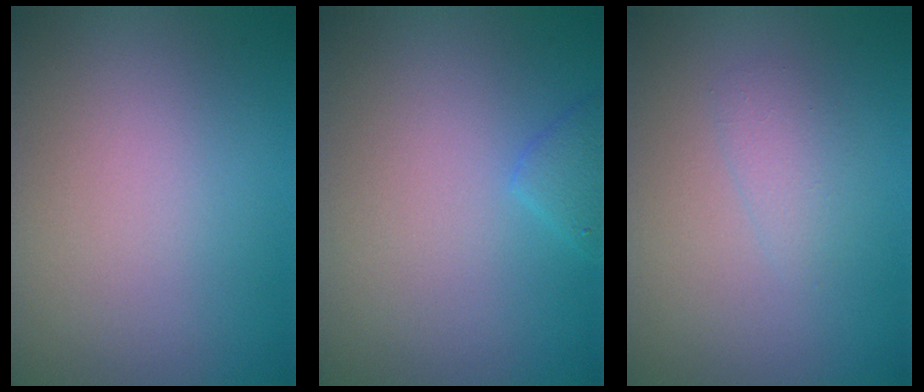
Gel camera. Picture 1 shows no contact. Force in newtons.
{"total": 1.3, "press": 1.3, "slide": 0.1}
{"total": 1.4, "press": 1.4, "slide": 0.1}